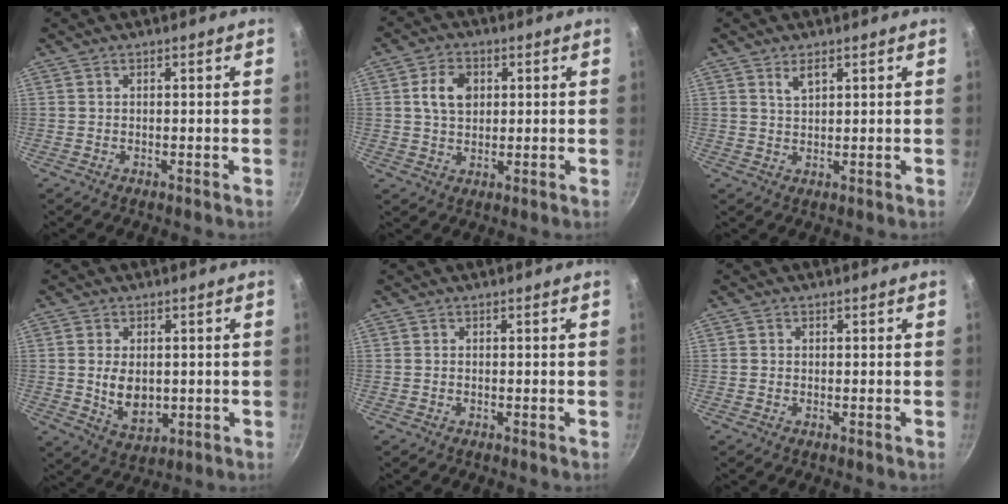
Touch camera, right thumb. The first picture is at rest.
{"total": 6.7, "force": [1.5, 4.9, 4.4], "torque": [-0.061, 0.004, 0.025]}
{"total": 2.8, "force": [1.5, 1.3, 1.9], "torque": [-0.029, -0.005, 0.031]}
{"total": 7.6, "force": [0.1, 5.0, 5.6], "torque": [-0.086, -0.012, 0.013]}
{"total": 0.0}
{"total": 0.6, "force": [0.0, 0.6, 0.1], "torque": [0.000, 0.002, -0.001]}